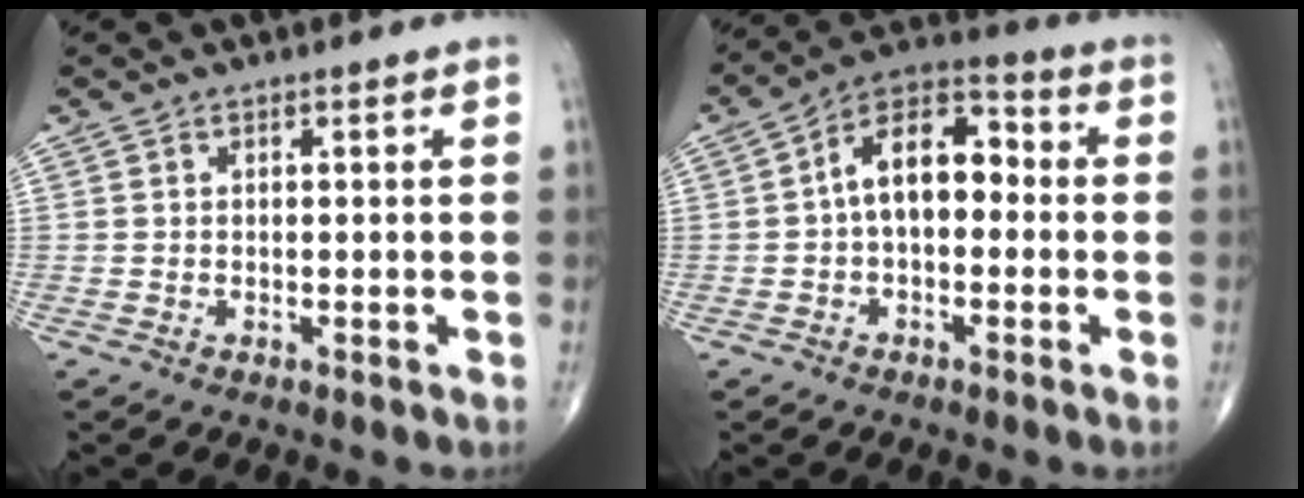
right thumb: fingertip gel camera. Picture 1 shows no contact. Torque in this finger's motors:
{"motor_torque": [0.26, 0.51, 0.70, -0.55, 0.28]}